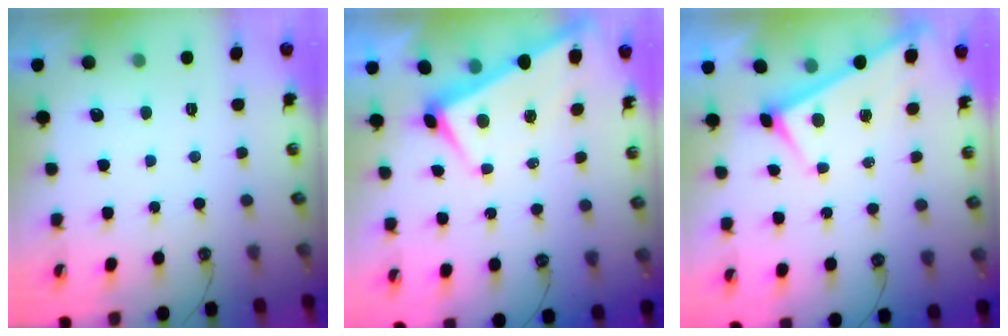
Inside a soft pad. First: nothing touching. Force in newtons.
{"total": 0.9, "press": 0.7, "slide": 0.5}
{"total": 3.0, "press": 3.0, "slide": 0.3}